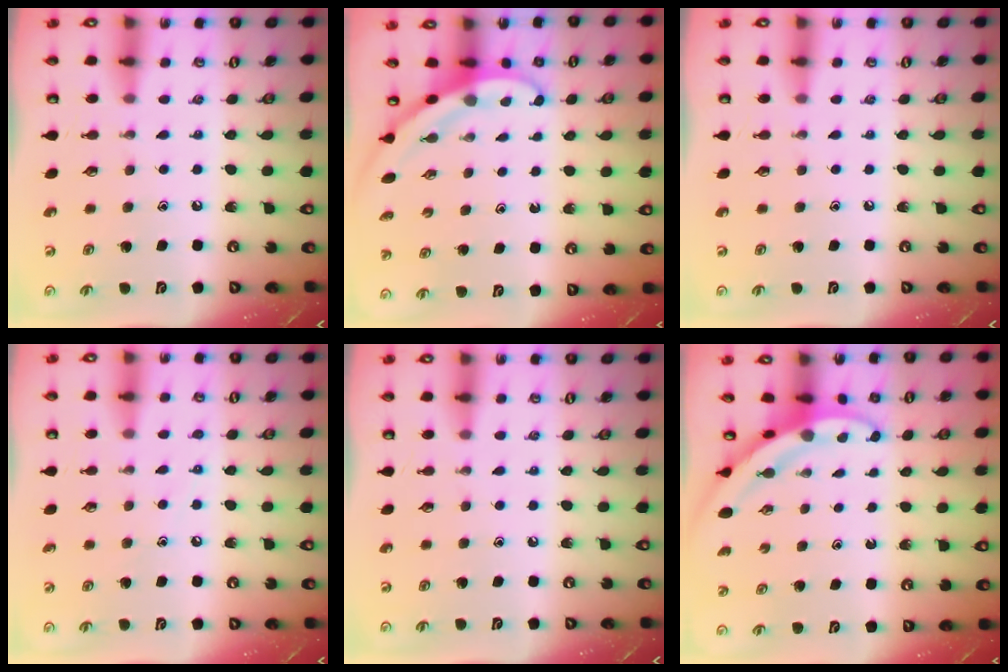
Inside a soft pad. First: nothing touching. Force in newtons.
{"total": 3.4, "press": 3.4, "slide": 0.1}
{"total": 0.0}
{"total": 5.4, "press": 5.3, "slide": 0.8}
{"total": 0.0}
{"total": 3.3, "press": 3.3, "slide": 0.1}